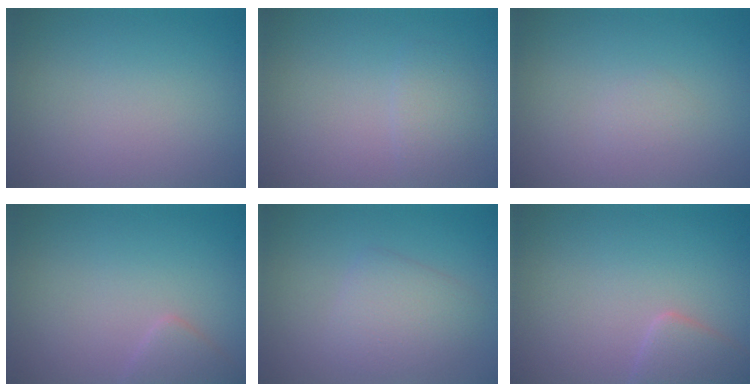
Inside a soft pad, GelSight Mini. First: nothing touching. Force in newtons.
{"total": 1.5, "press": 1.5, "slide": 0.1}
{"total": 0.6, "press": 0.6, "slide": 0.0}
{"total": 1.6, "press": 1.6, "slide": 0.1}
{"total": 3.0, "press": 3.0, "slide": 0.0}
{"total": 2.4, "press": 2.4, "slide": 0.1}